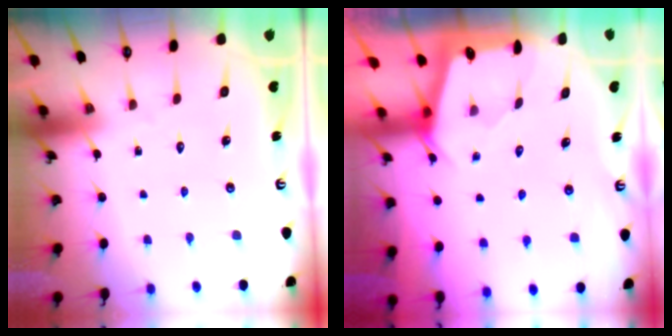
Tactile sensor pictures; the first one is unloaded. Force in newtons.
{"total": 2.1, "press": 2.1, "slide": 0.3}